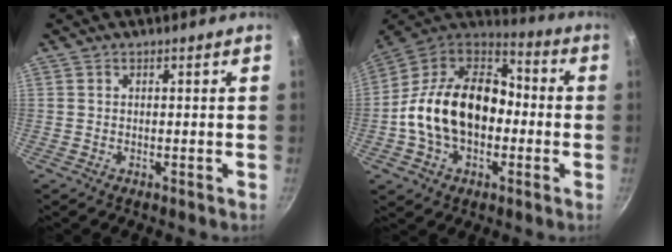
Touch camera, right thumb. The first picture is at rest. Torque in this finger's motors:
{"motor_torque": [2.47, 2.46, 0.57, -0.48, 0.34]}